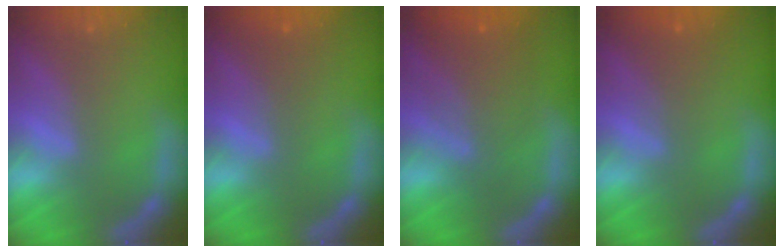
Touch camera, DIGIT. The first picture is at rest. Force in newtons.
{"total": 1.5}
{"total": 6.0}
{"total": 2.4}